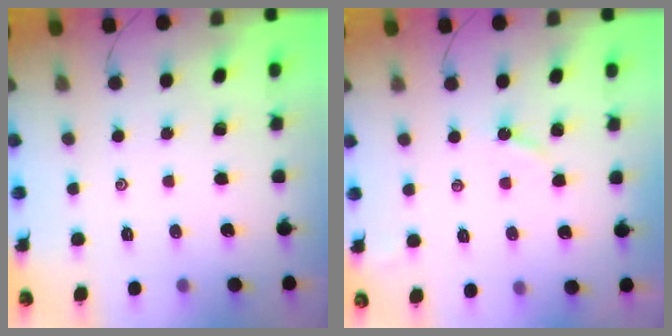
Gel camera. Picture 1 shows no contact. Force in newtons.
{"total": 2.8, "press": 2.8, "slide": 0.2}